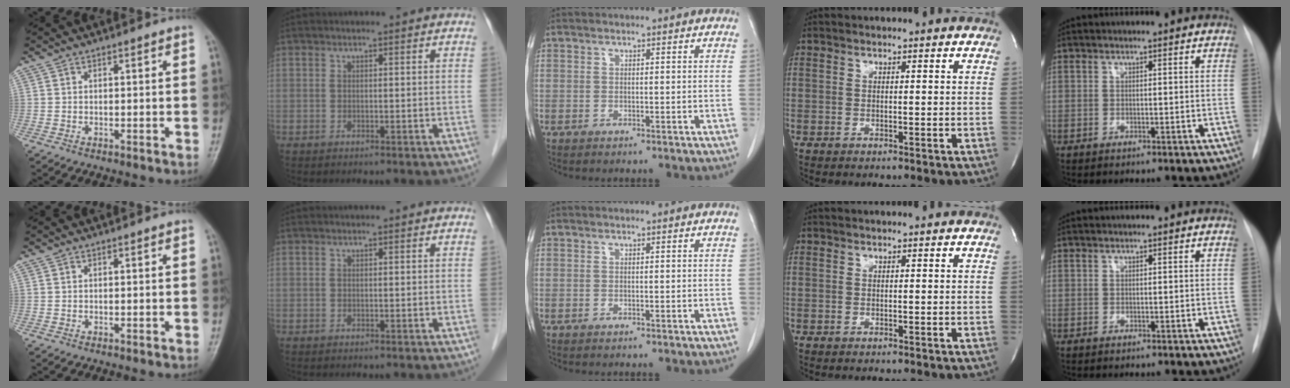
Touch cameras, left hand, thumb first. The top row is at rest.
{}